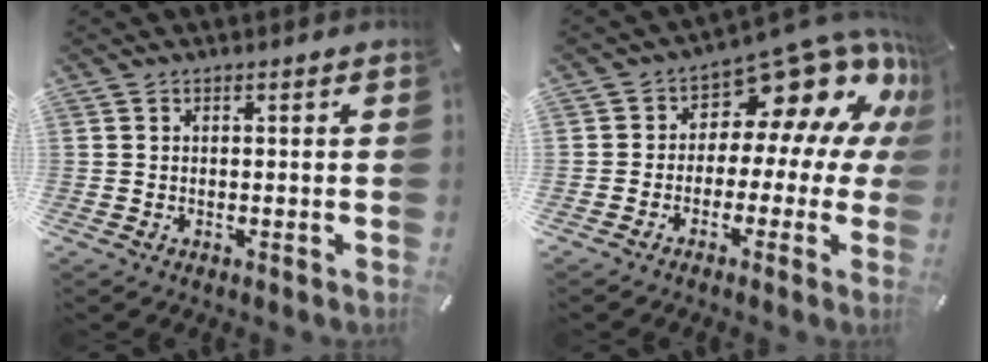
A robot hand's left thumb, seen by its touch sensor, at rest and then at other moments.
{"total": 13.9, "force": [8.0, 7.6, 8.5], "torque": [-0.130, -0.073, 0.134]}